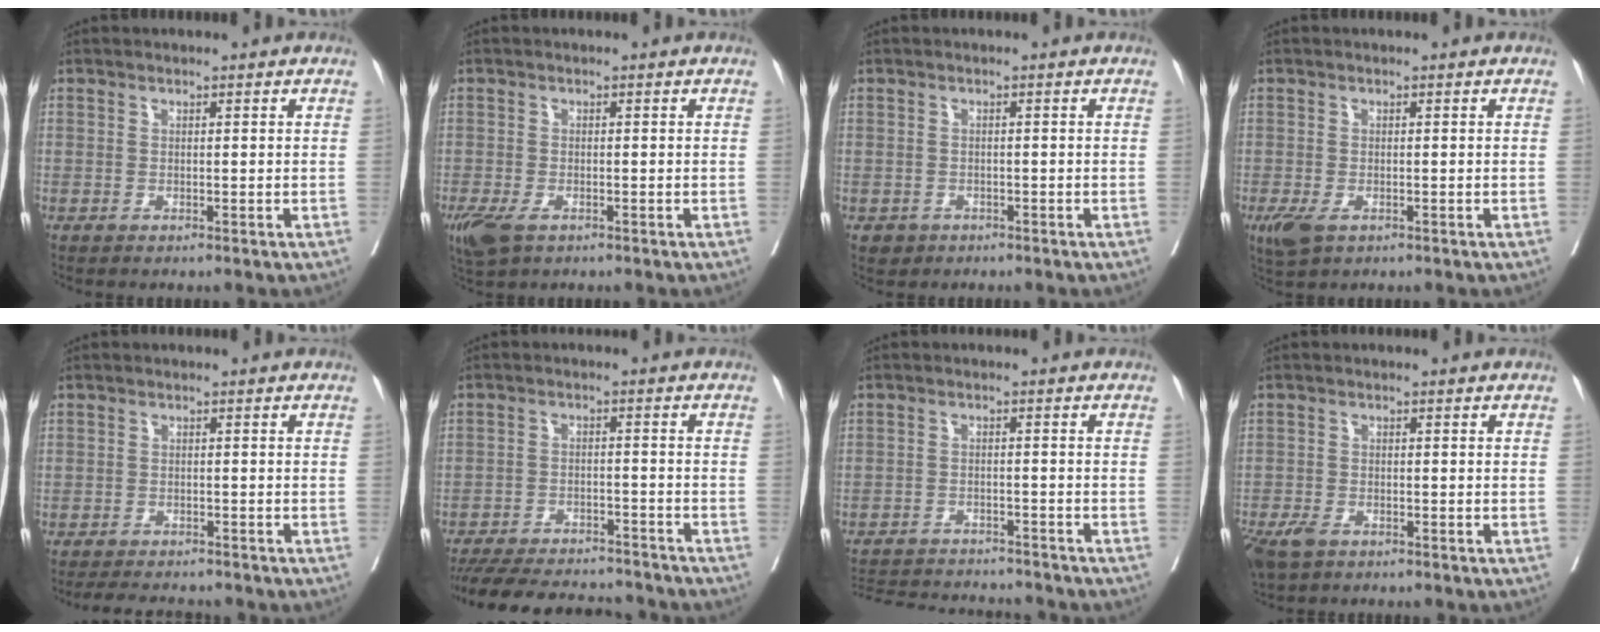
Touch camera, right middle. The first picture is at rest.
{"total": 5.8, "force": [-3.2, 3.0, 3.7], "torque": [-0.082, -0.014, -0.055]}
{"total": 1.7, "force": [-1.0, 1.3, 0.1], "torque": [-0.009, 0.003, -0.013]}
{"total": 3.6, "force": [-1.7, 1.8, 2.6], "torque": [-0.054, -0.008, -0.024]}
{"total": 5.4, "force": [-4.9, 1.7, 1.4], "torque": [-0.021, -0.008, -0.072]}
{"total": 18.2, "force": [-16.6, 4.0, 6.4], "torque": [-0.153, -0.017, -0.236]}
{"total": 13.3, "force": [-12.6, 2.2, 3.5], "torque": [-0.073, 0.001, -0.174]}
{"total": 5.8, "force": [-3.9, 3.0, 3.1], "torque": [-0.062, -0.008, -0.068]}